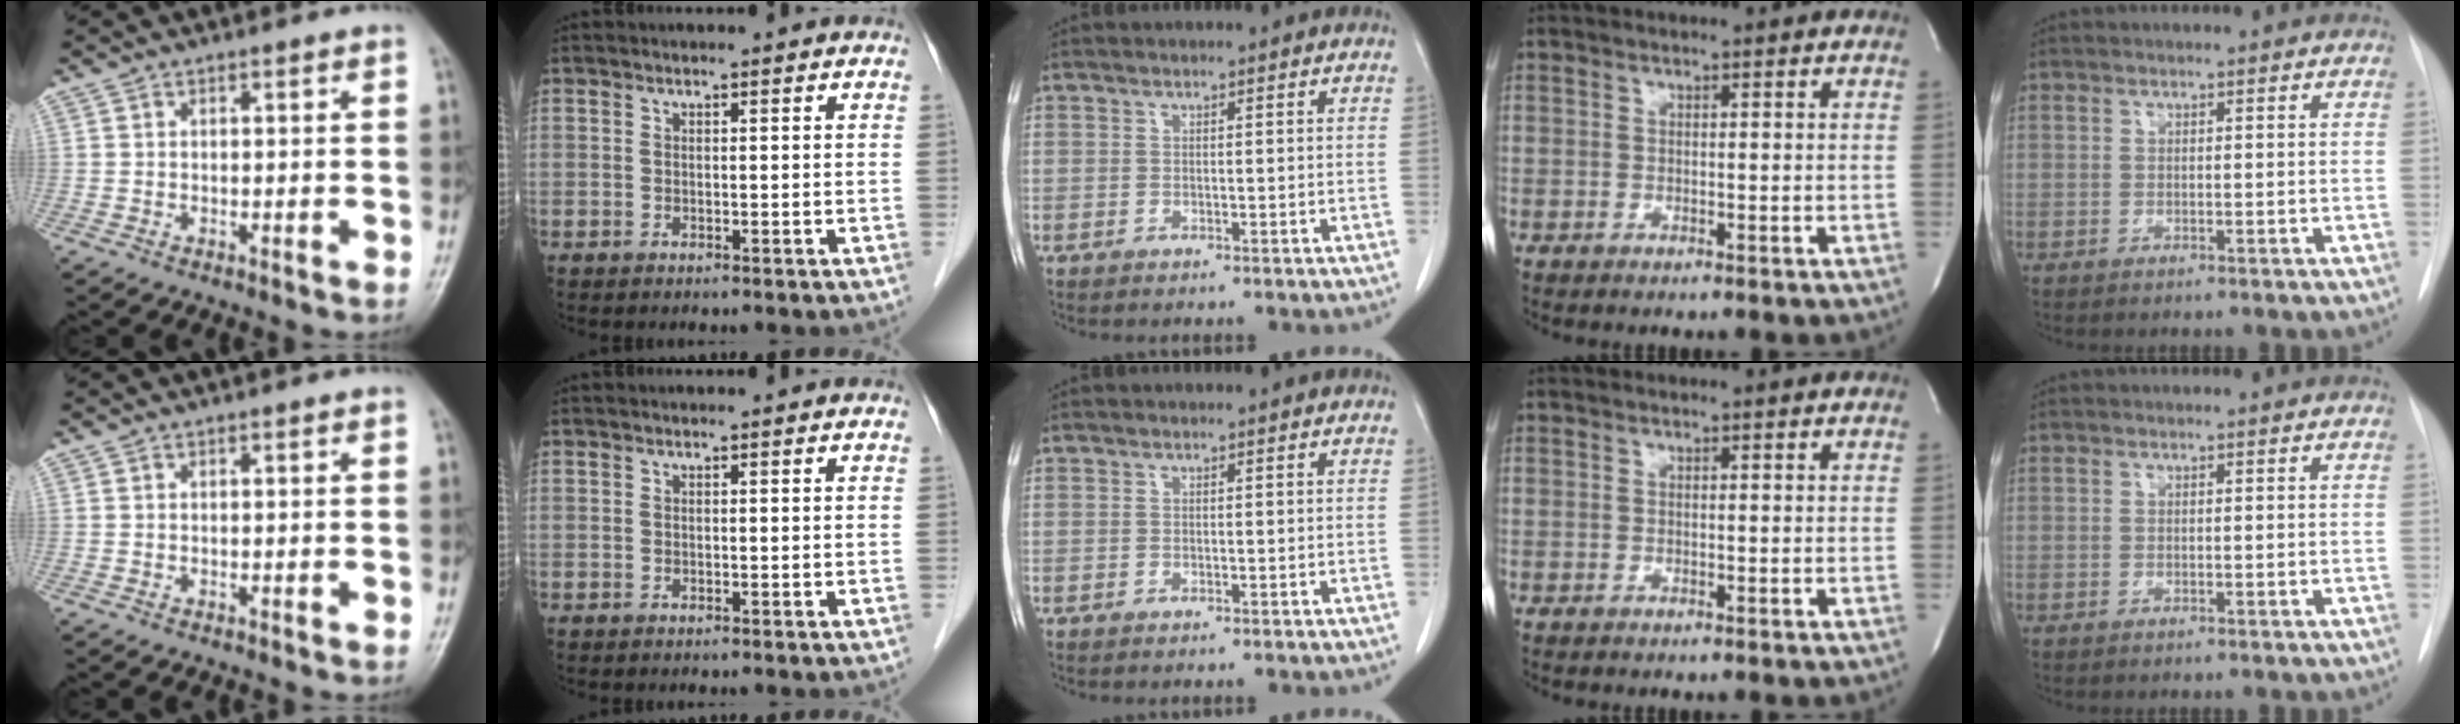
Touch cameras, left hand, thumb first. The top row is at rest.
{}